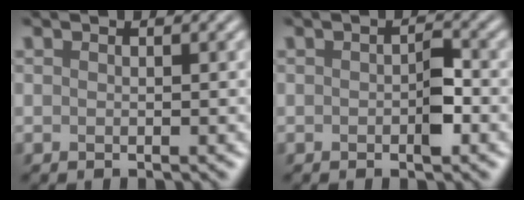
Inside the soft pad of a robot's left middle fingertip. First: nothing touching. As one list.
[{"total": 2.2, "force": [-0.5, 0.9, 1.9], "torque": [-0.029, 0.003, -0.009]}]